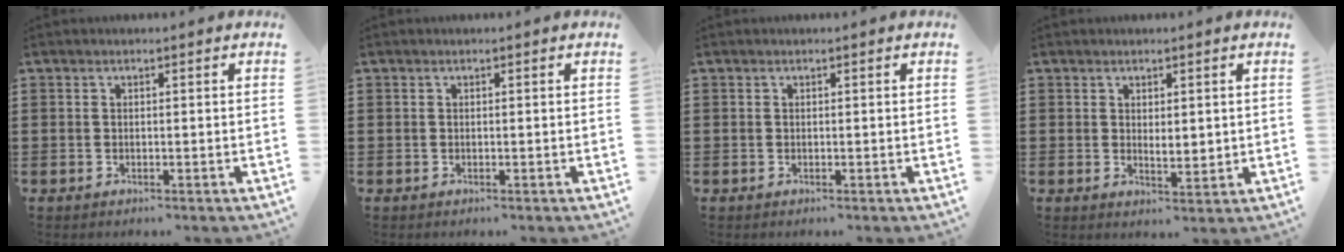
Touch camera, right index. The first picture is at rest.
{"total": 0.0}
{"total": 0.0}
{"total": 1.8, "force": [1.1, 1.0, 1.0], "torque": [-0.014, 0.003, 0.019]}